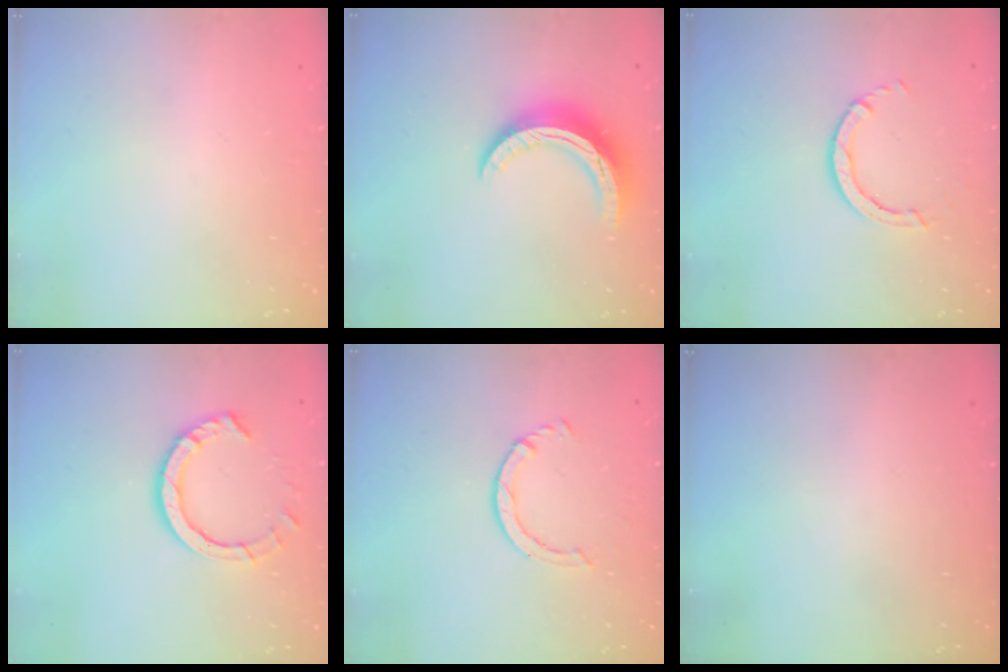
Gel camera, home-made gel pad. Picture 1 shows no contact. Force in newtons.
{"total": 11.2, "press": 11.2, "slide": 0.7}
{"total": 2.6, "press": 2.6, "slide": 0.3}
{"total": 8.9, "press": 8.8, "slide": 0.8}
{"total": 2.5, "press": 2.5, "slide": 0.3}
{"total": 0.0}